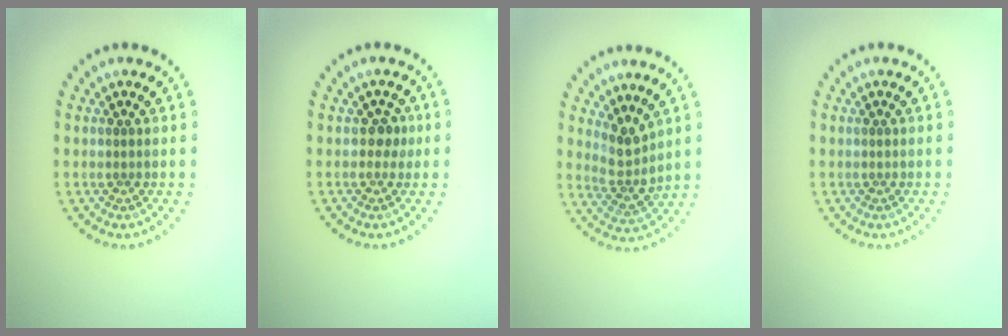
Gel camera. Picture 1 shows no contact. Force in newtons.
{"total": 1.2, "press": 1.0, "slide": 0.6}
{"total": 2.8, "press": 2.2, "slide": 1.7}
{"total": 0.0}